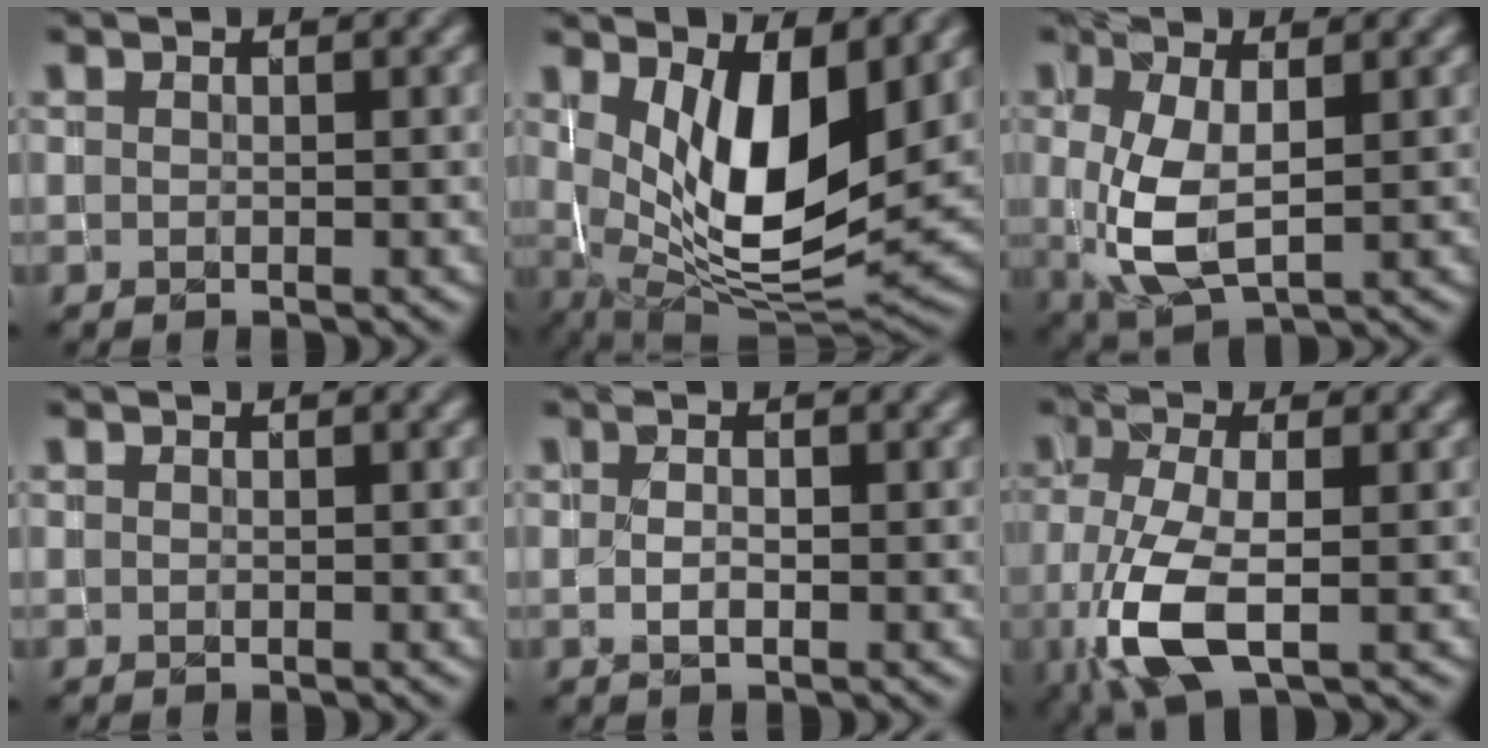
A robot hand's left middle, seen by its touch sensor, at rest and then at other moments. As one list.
[{"total": 10.4, "force": [2.2, 4.1, 9.3], "torque": [-0.156, -0.024, 0.045]}, {"total": 5.1, "force": [-0.1, 2.4, 4.5], "torque": [-0.104, -0.006, 0.005]}, {"total": 0.0}, {"total": 0.6, "force": [-0.2, 0.2, 0.5], "torque": [-0.010, -0.004, -0.001]}, {"total": 6.4, "force": [-2.4, 2.4, 5.4], "torque": [-0.134, -0.007, -0.047]}]